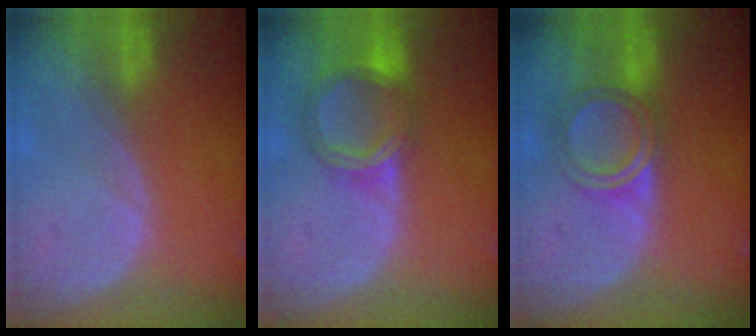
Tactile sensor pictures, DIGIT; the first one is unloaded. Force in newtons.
{"total": 6.1, "press": 5.9, "slide": 1.4}
{"total": 5.0, "press": 4.9, "slide": 1.1}